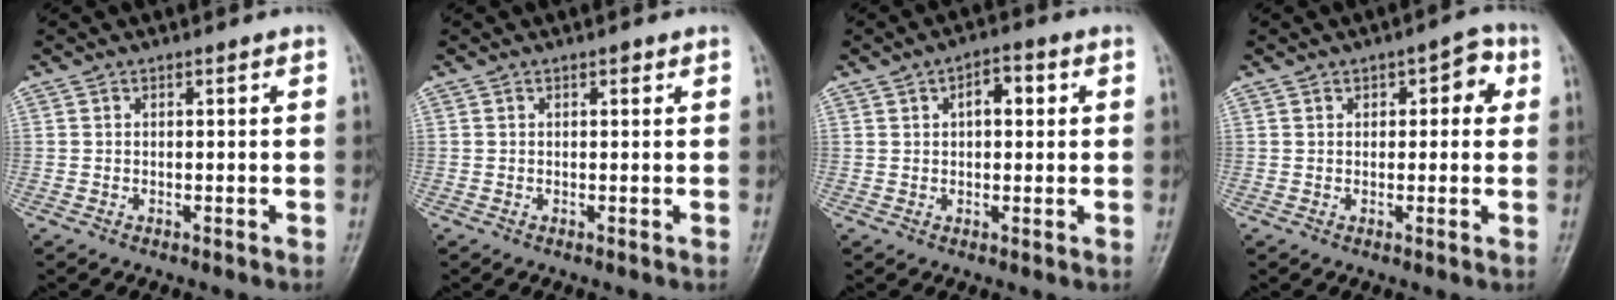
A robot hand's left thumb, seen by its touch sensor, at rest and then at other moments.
{"total": 0.7, "force": [0.4, 0.4, 0.4], "torque": [-0.001, -0.002, 0.004]}
{"total": 4.9, "force": [1.4, 2.8, 3.8], "torque": [-0.039, 0.007, 0.016]}
{"total": 4.9, "force": [1.6, 2.8, 3.7], "torque": [-0.017, 0.003, 0.012]}